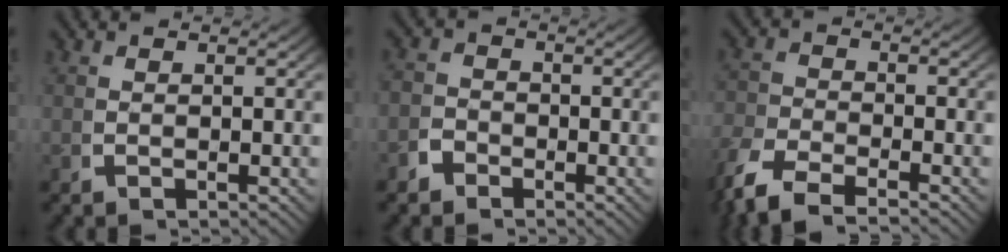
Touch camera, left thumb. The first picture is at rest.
{"total": 2.0, "force": [-1.4, 1.5, 0.1], "torque": [0.006, -0.007, -0.027]}
{"total": 5.2, "force": [-4.0, 2.4, 2.3], "torque": [-0.051, -0.013, -0.066]}